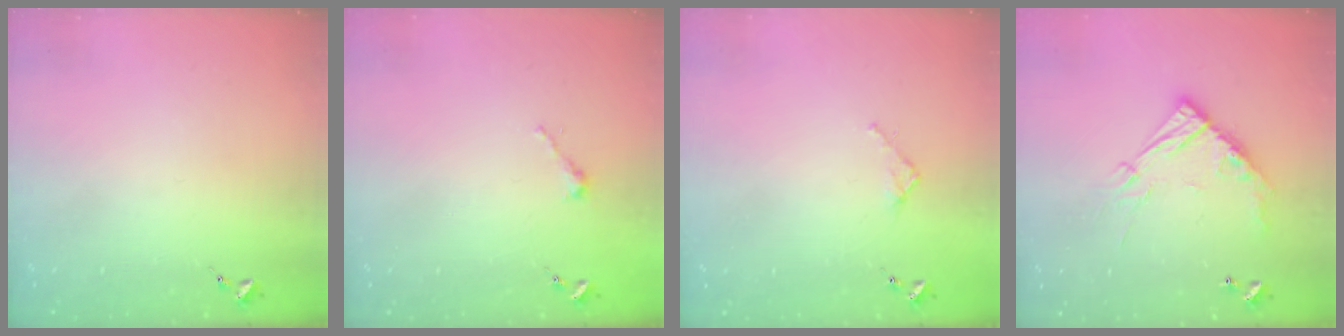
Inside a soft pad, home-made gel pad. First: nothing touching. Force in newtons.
{"total": 2.5, "press": 2.5, "slide": 0.2}
{"total": 2.4, "press": 2.3, "slide": 0.3}
{"total": 14.3, "press": 14.3, "slide": 1.0}